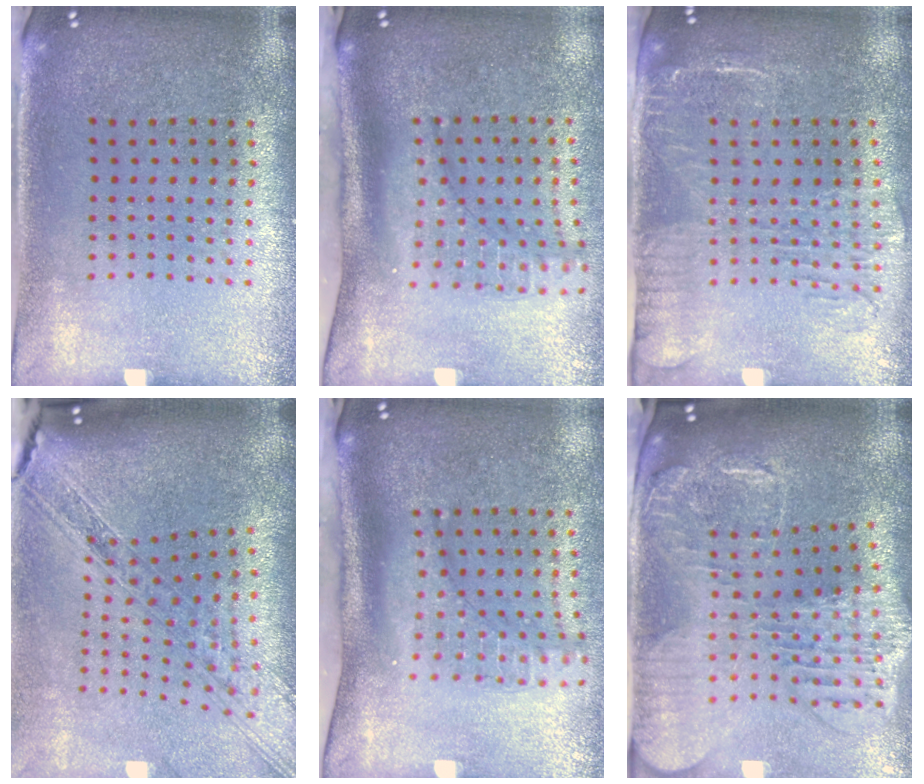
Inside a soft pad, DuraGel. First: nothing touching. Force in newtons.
{"total": 2.3, "press": 1.6, "slide": 1.7}
{"total": 2.0, "press": 1.7, "slide": 1.0}
{"total": 2.8, "press": 2.3, "slide": 1.7}
{"total": 2.3, "press": 1.6, "slide": 1.7}
{"total": 2.9, "press": 2.5, "slide": 1.5}